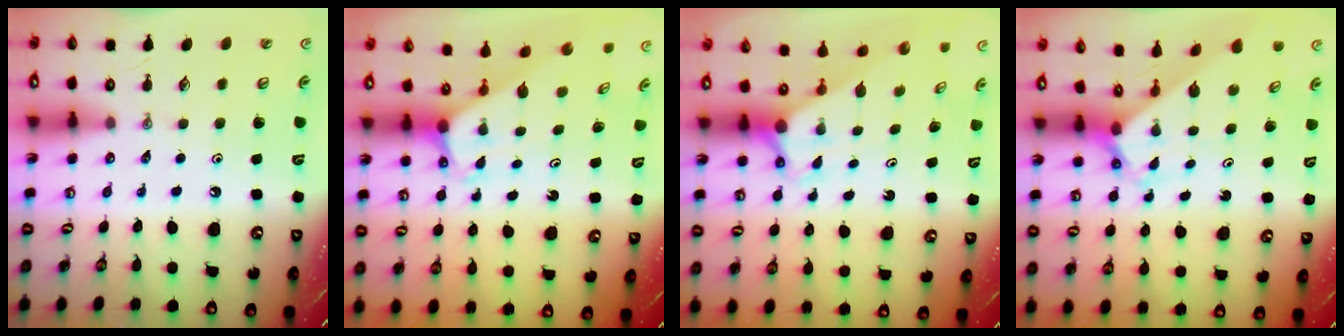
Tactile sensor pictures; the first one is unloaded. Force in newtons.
{"total": 1.8, "press": 1.8, "slide": 0.1}
{"total": 2.9, "press": 2.9, "slide": 0.0}
{"total": 2.4, "press": 2.4, "slide": 0.2}